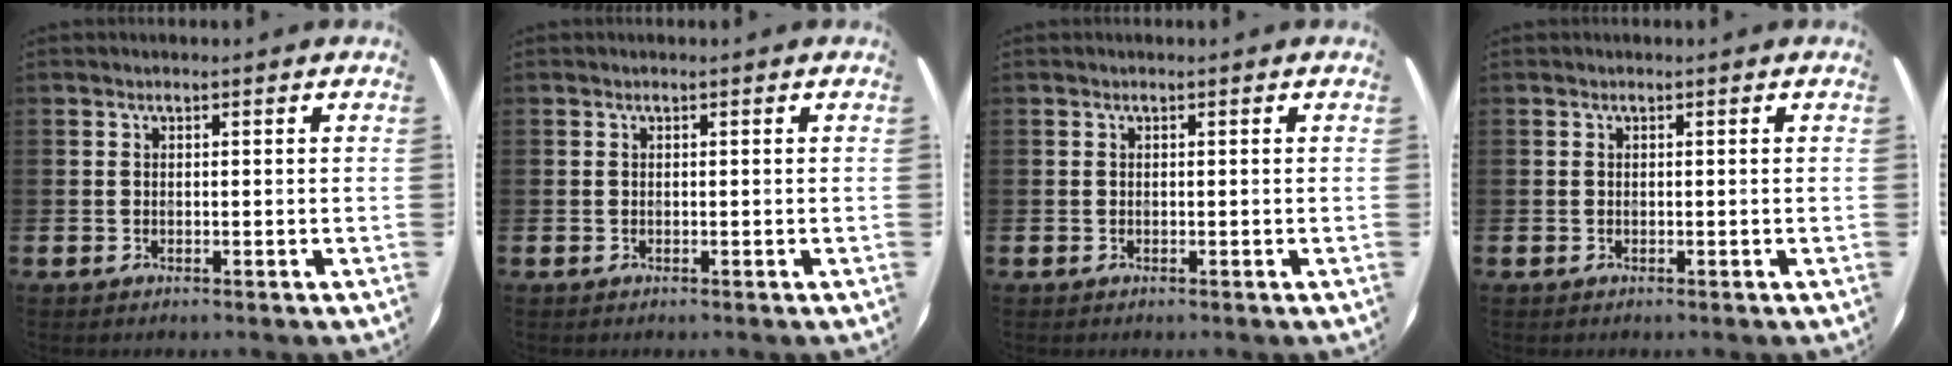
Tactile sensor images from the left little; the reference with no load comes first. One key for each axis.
{"total": 0.0}
{"total": 0.0}
{"total": 0.0}